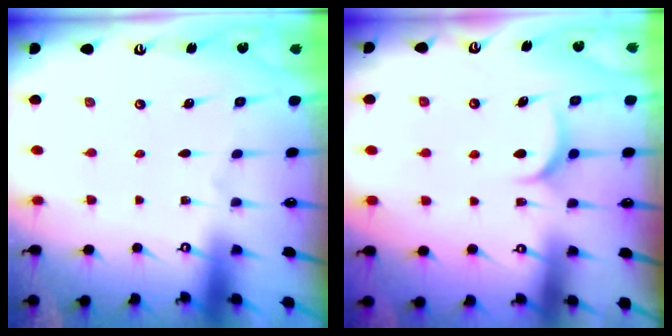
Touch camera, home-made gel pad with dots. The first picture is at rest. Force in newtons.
{"total": 4.2, "press": 4.2, "slide": 0.2}